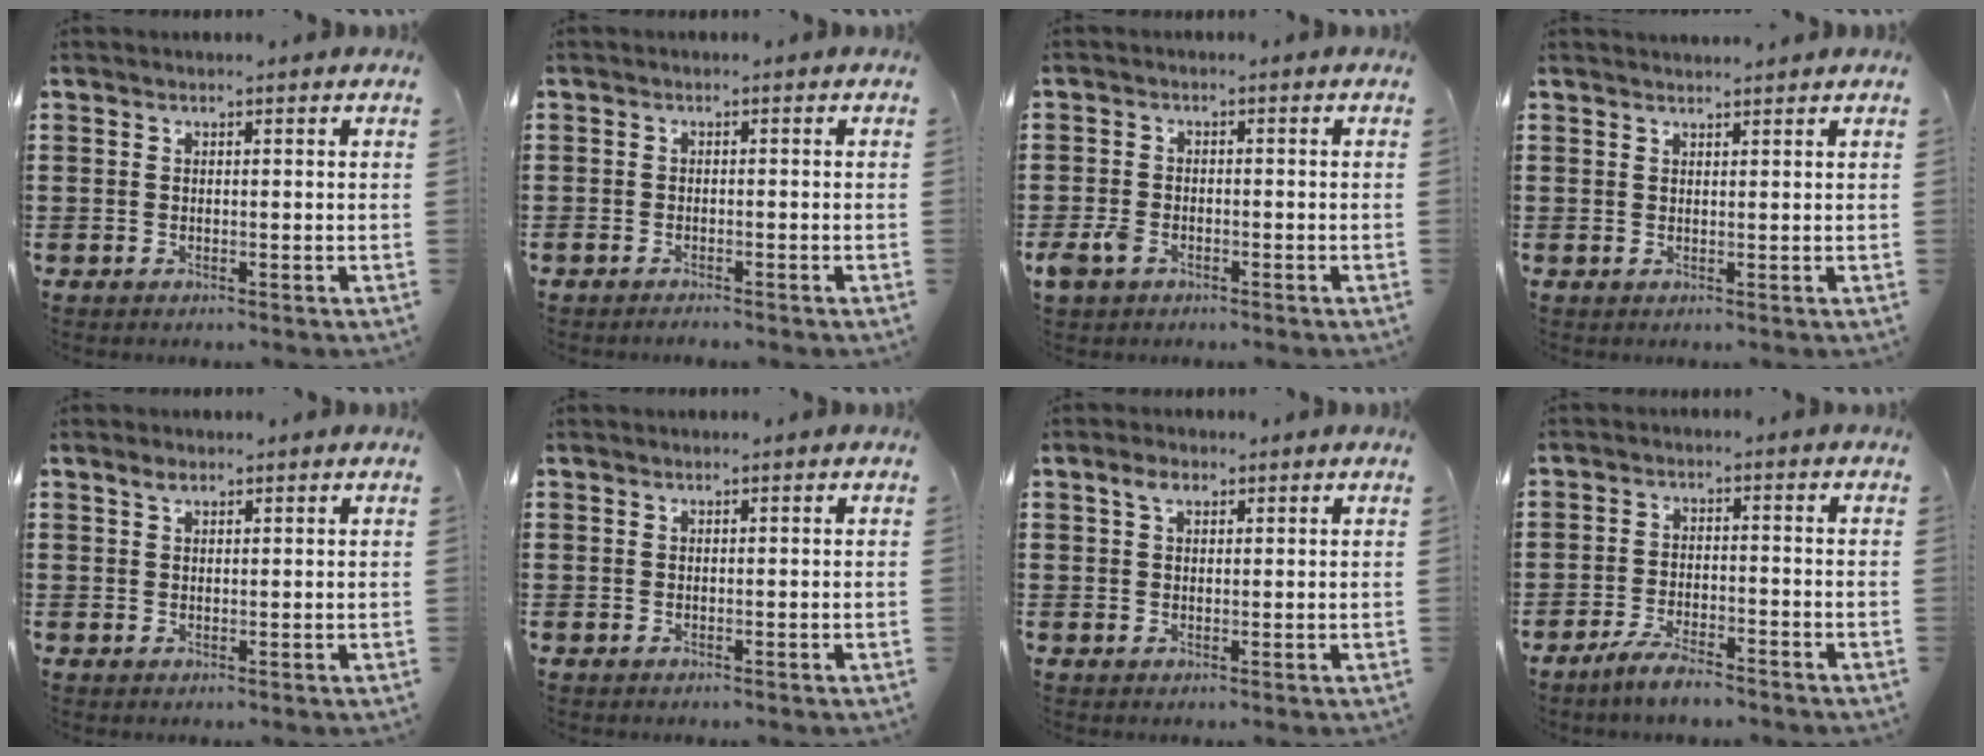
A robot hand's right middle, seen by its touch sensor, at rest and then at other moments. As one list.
[{"total": 0.8, "force": [-0.8, 0.1, 0.2], "torque": [-0.006, -0.002, -0.015]}, {"total": 2.7, "force": [-1.5, 1.6, 1.6], "torque": [-0.059, -0.009, -0.038]}, {"total": 1.4, "force": [1.4, -0.3, 0.1], "torque": [-0.003, -0.001, 0.027]}, {"total": 1.6, "force": [1.2, 0.6, 0.8], "torque": [-0.018, 0.002, 0.023]}, {"total": 0.0}, {"total": 2.6, "force": [1.5, 1.3, 1.6], "torque": [-0.036, 0.006, 0.027]}, {"total": 4.3, "force": [-3.8, 0.6, 1.9], "torque": [-0.043, -0.002, -0.078]}]